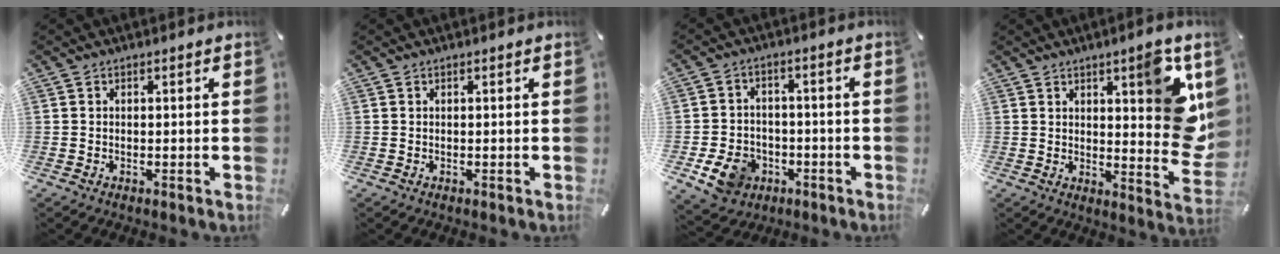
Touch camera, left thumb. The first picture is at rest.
{"total": 0.0}
{"total": 9.3, "force": [-3.8, 7.4, 4.1], "torque": [-0.088, 0.029, -0.066]}
{"total": 13.5, "force": [5.4, 4.1, 11.6], "torque": [-0.134, -0.048, 0.090]}